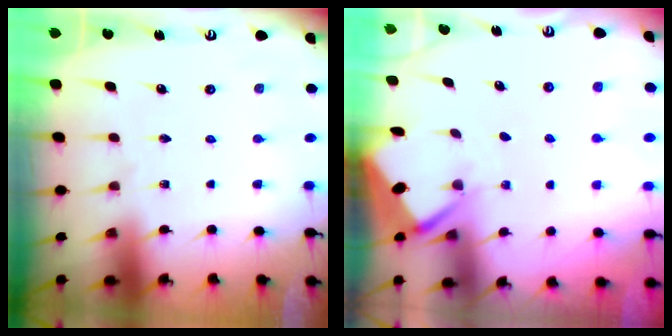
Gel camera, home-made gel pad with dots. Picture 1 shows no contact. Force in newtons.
{"total": 2.6, "press": 2.6, "slide": 0.4}